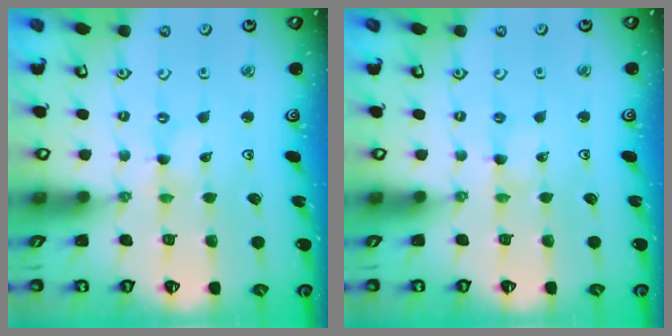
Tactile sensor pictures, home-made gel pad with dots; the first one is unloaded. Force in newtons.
{"total": 1.2, "press": 1.2, "slide": 0.2}